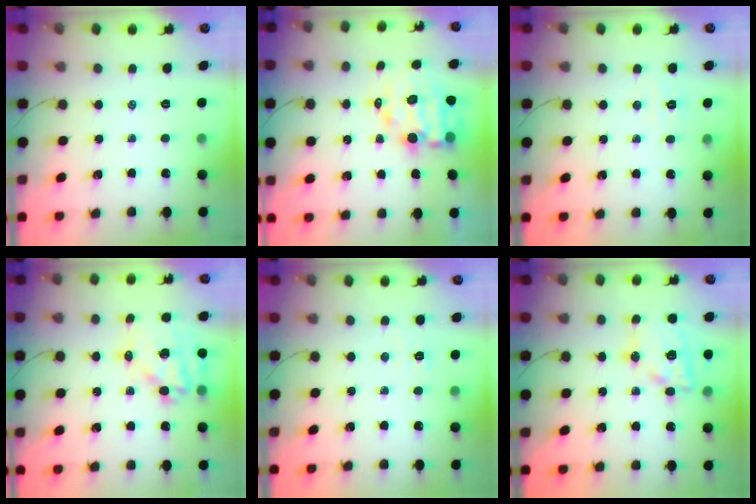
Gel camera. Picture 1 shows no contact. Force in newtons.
{"total": 9.4, "press": 9.0, "slide": 2.7}
{"total": 3.3, "press": 3.2, "slide": 0.9}
{"total": 14.5, "press": 14.2, "slide": 3.2}
{"total": 2.3, "press": 2.2, "slide": 0.7}
{"total": 15.5, "press": 15.2, "slide": 3.1}